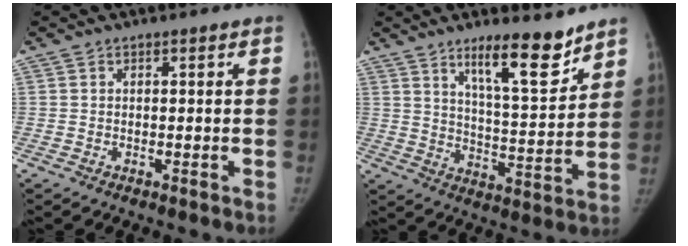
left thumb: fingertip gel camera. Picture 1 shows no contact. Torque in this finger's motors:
{"motor_torque": [0.66, -0.43, 0.99, -1.11, 0.31]}